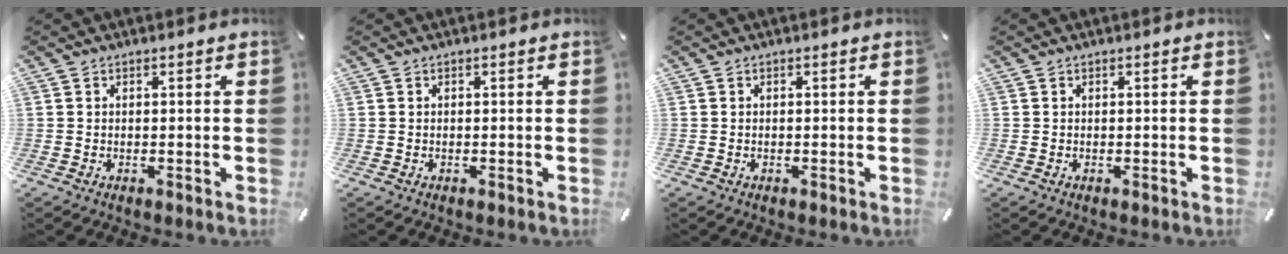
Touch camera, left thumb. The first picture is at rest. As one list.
[{"total": 0.0}, {"total": 0.0}, {"total": 0.0}]